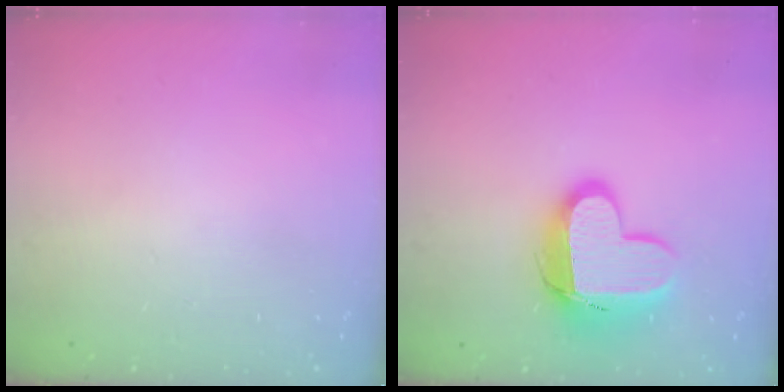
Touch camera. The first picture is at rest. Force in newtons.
{"total": 14.3, "press": 14.3, "slide": 1.2}